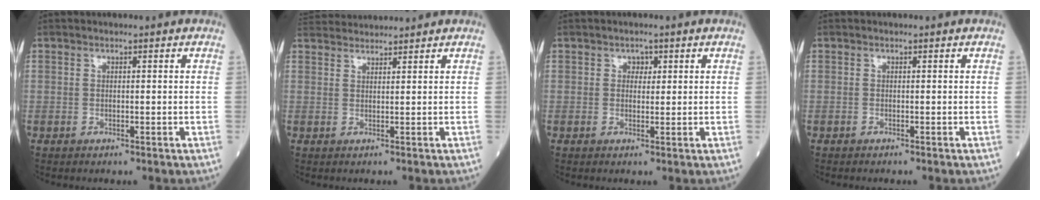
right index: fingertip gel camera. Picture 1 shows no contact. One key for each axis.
{"total": 5.5, "fx": 5.4, "fy": -0.2, "fz": 0.9, "tx": -0.022, "ty": 0.041, "tz": 0.090}
{"total": 1.4, "fx": 0.6, "fy": 1.1, "fz": 0.7, "tx": -0.004, "ty": 0.000, "tz": 0.006}
{"total": 0.6, "fx": -0.5, "fy": 0.0, "fz": 0.2, "tx": 0.003, "ty": 0.000, "tz": -0.009}